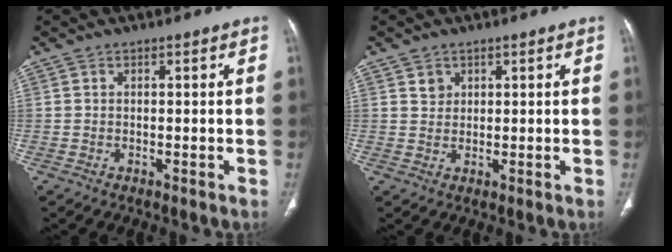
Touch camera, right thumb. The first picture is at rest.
{"total": 2.0, "force": [1.1, 1.6, 0.4], "torque": [0.006, -0.008, 0.018]}